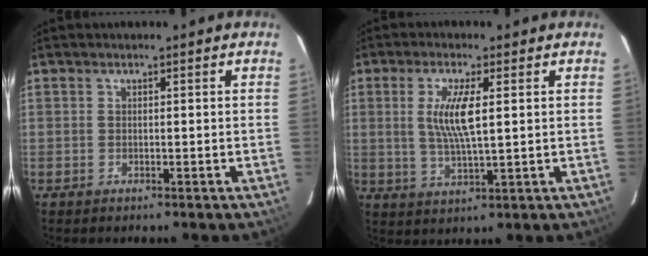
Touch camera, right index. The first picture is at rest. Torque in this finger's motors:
{"motor_torque": [0.73, 0.16, 0.61, 0.16]}